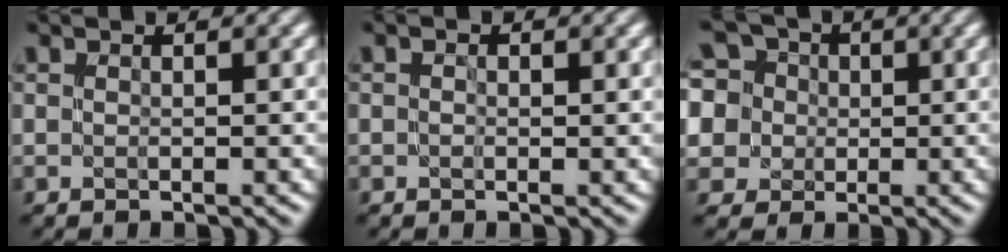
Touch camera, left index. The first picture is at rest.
{"total": 0.8, "force": [0.1, 0.5, 0.7], "torque": [-0.007, -0.002, 0.002]}
{"total": 10.5, "force": [2.9, 9.0, 4.6], "torque": [-0.110, 0.046, 0.023]}